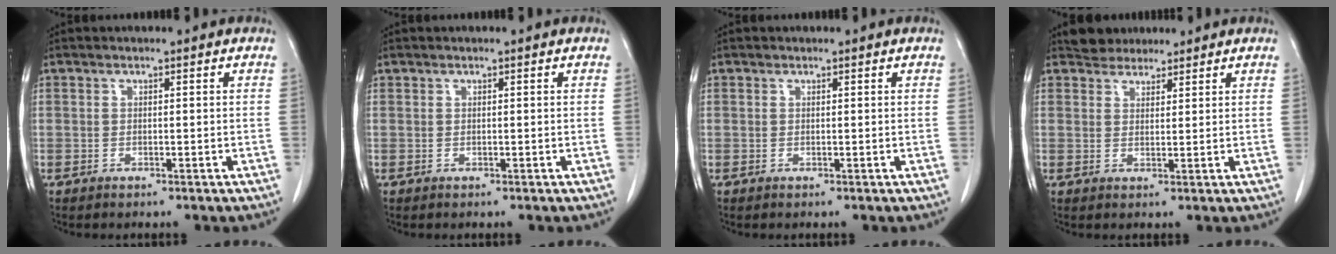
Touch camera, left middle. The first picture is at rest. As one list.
[{"total": 0.0}, {"total": 0.0}, {"total": 3.5, "force": [3.1, 1.6, 0.3], "torque": [-0.007, 0.014, 0.053]}]